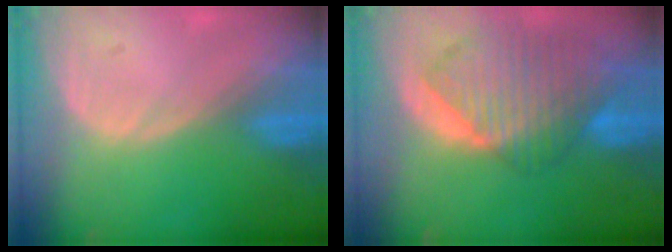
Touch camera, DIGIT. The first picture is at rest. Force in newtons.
{"total": 10.3, "press": 8.9, "slide": 5.2}